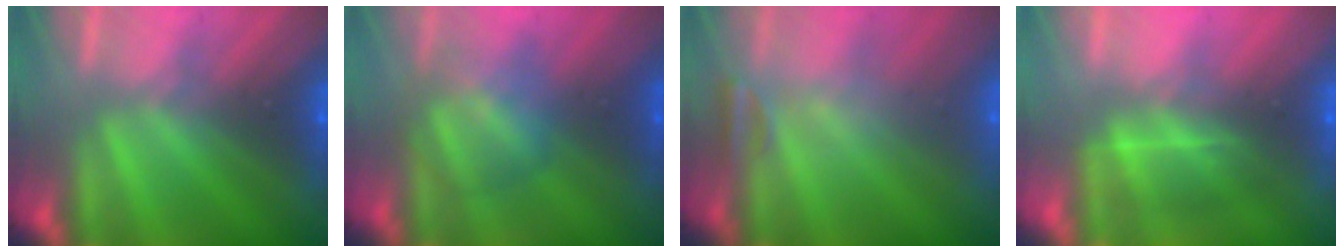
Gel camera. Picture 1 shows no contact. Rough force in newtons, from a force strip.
{"total": 3.0}
{"total": 2.4}
{"total": 4.7}